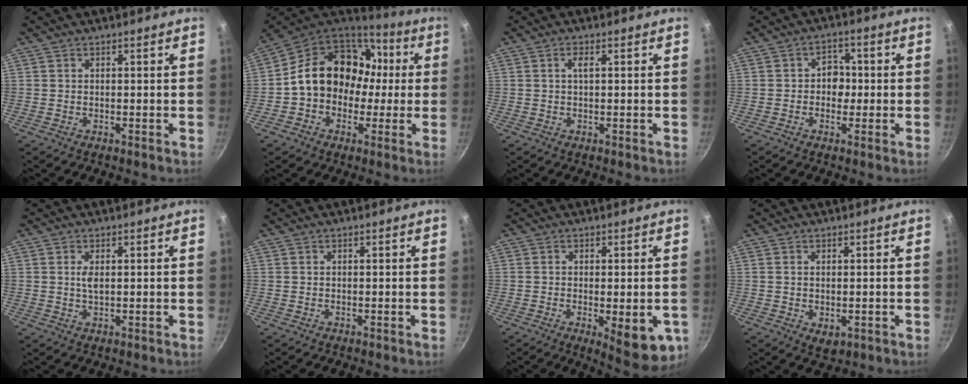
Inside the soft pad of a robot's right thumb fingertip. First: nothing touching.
{"total": 18.8, "force": [0.9, 15.3, 11.0], "torque": [-0.142, 0.060, 0.009]}
{"total": 1.8, "force": [0.3, 0.5, 1.7], "torque": [-0.036, 0.003, 0.004]}
{"total": 4.6, "force": [-0.3, 3.8, 2.6], "torque": [0.000, 0.008, -0.012]}
{"total": 2.1, "force": [0.5, 1.0, 1.8], "torque": [-0.034, -0.001, 0.010]}
{"total": 0.0}
{"total": 11.1, "force": [-3.2, 3.7, 9.9], "torque": [-0.110, -0.006, -0.033]}
{"total": 3.3, "force": [-0.4, 2.1, 2.5], "torque": [-0.037, -0.011, -0.003]}